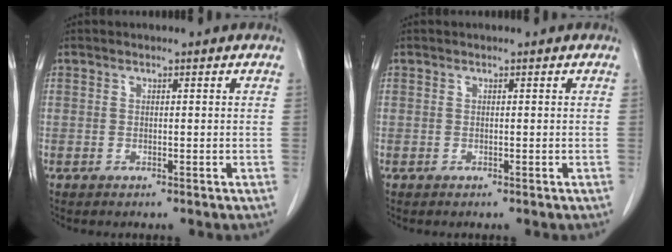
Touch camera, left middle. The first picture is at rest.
{"total": 0.0}